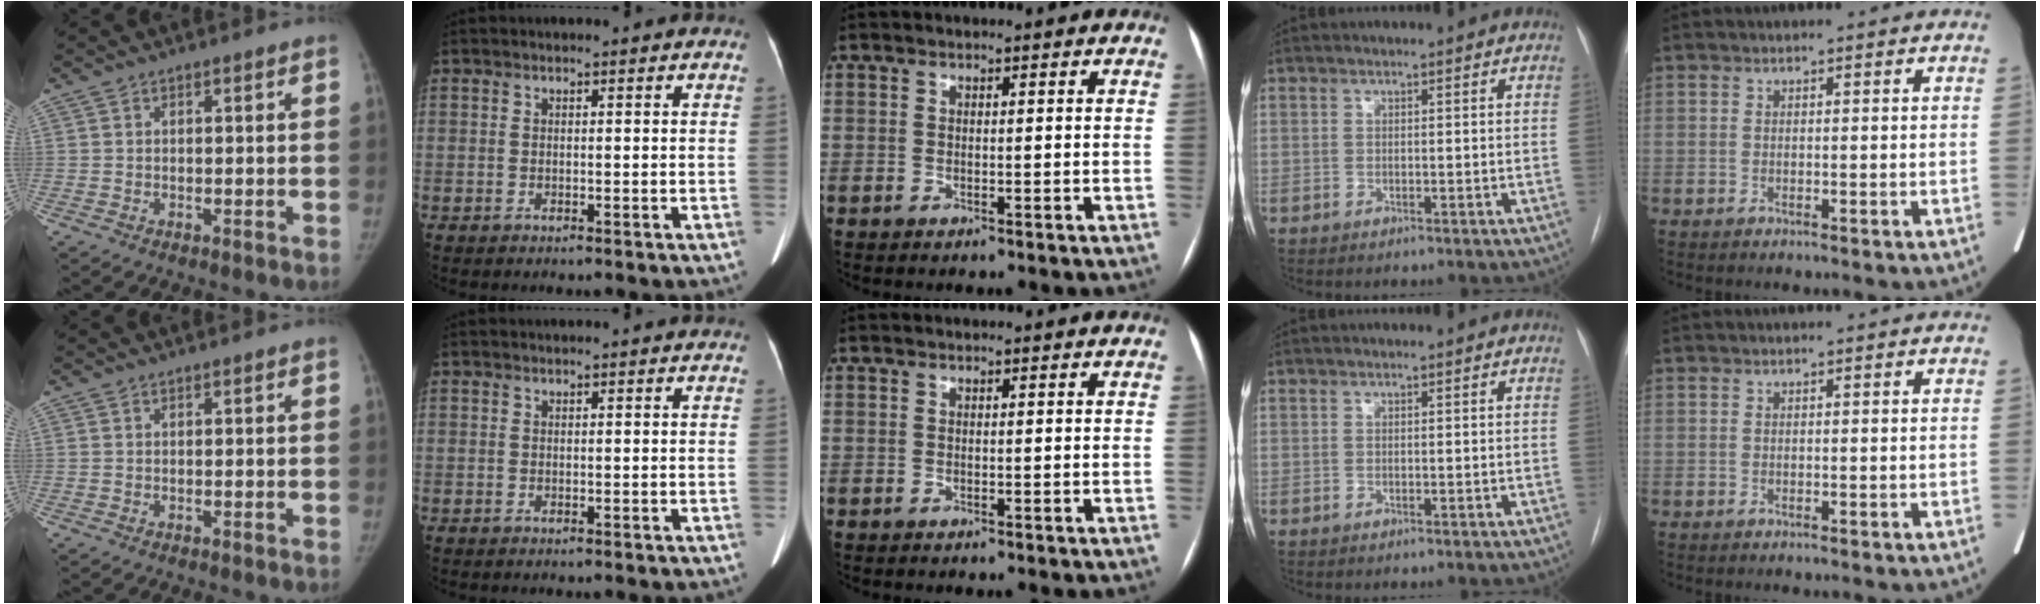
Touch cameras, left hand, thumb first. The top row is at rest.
{}